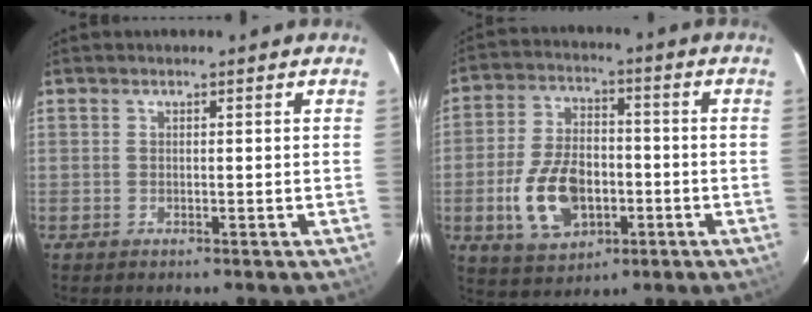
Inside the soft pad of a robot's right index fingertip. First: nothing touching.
{"total": 13.7, "force": [-3.9, 8.5, 10.0], "torque": [-0.209, 0.005, -0.056]}